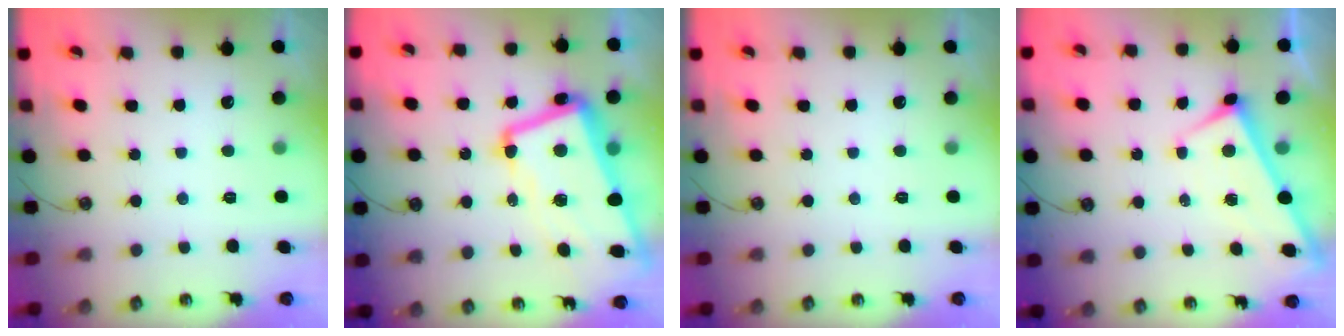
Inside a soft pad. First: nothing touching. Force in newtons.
{"total": 13.2, "press": 12.9, "slide": 2.6}
{"total": 0.0}
{"total": 1.7, "press": 1.7, "slide": 0.2}